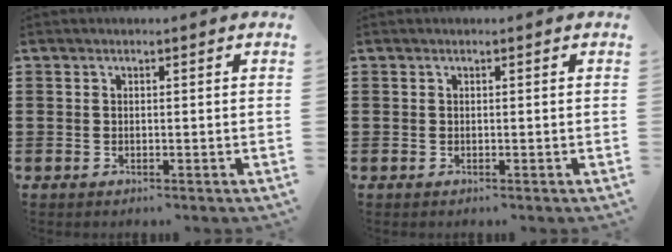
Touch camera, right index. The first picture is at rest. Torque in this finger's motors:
{"motor_torque": [-0.33, 0.83, 0.00, 0.00]}